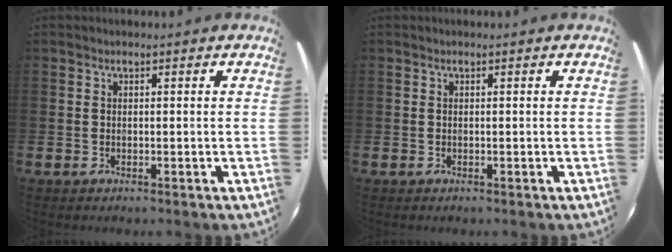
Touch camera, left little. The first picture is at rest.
{"total": 0.0}